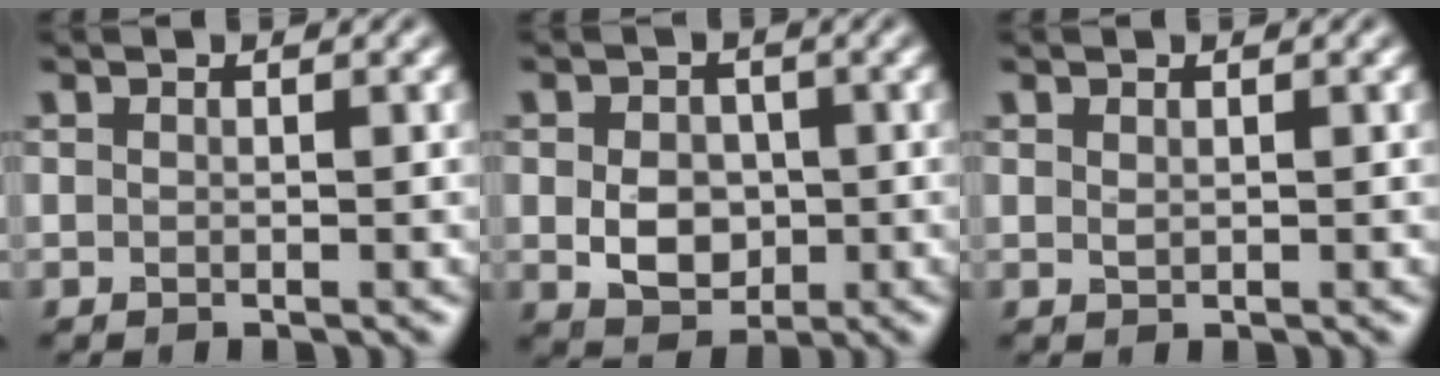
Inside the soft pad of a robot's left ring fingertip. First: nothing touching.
{"total": 3.9, "force": [-0.3, 3.0, 2.5], "torque": [-0.044, -0.005, -0.006]}
{"total": 0.5, "force": [0.3, 0.2, 0.3], "torque": [-0.009, -0.001, 0.008]}